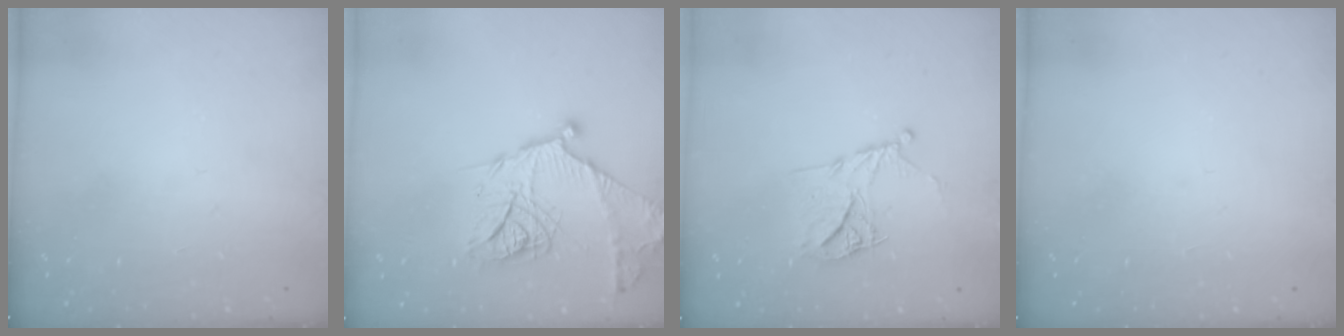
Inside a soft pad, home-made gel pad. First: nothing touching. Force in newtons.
{"total": 18.1, "press": 18.0, "slide": 1.6}
{"total": 11.8, "press": 11.8, "slide": 0.9}
{"total": 1.5, "press": 1.5, "slide": 0.1}